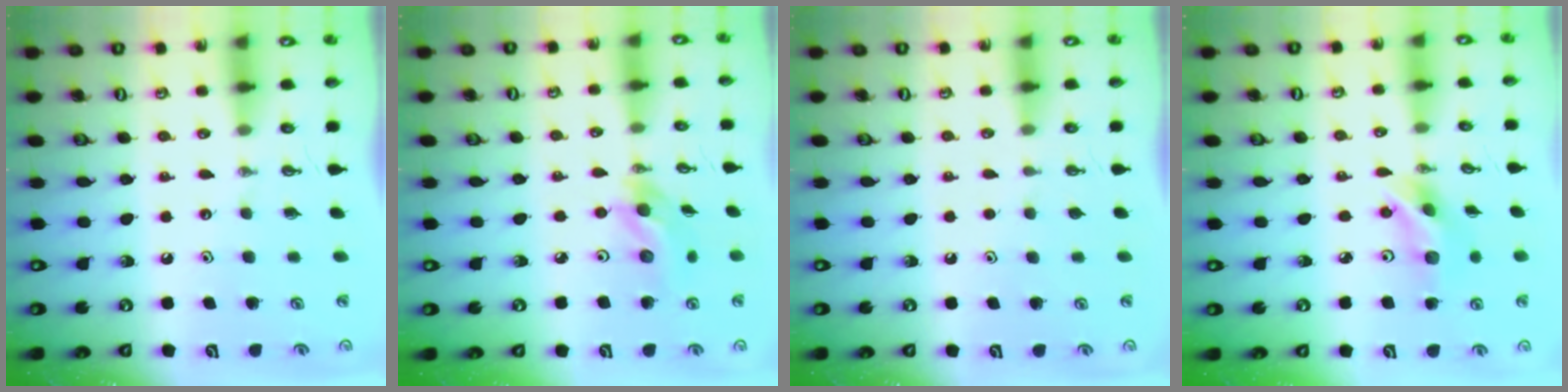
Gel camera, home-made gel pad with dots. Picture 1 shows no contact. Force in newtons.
{"total": 11.4, "press": 11.2, "slide": 2.3}
{"total": 0.0}
{"total": 10.7, "press": 10.1, "slide": 3.6}